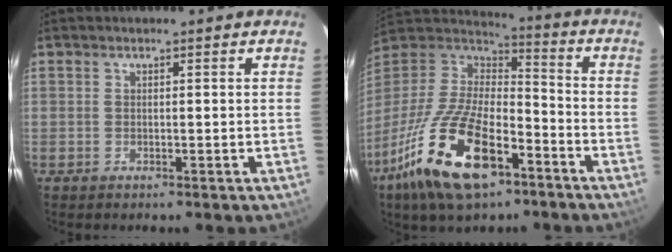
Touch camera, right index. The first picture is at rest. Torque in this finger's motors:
{"motor_torque": [1.69, -0.45, 1.05, 0.21]}